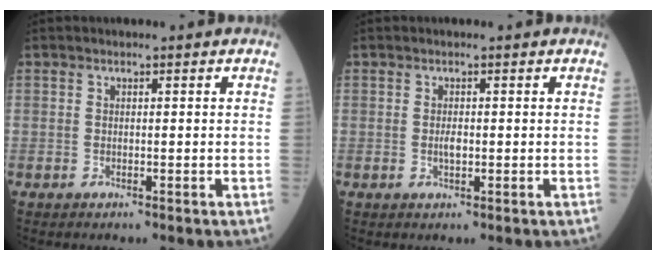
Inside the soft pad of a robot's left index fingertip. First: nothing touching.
{"total": 1.1, "force": [-0.2, 0.5, 1.0], "torque": [-0.022, -0.004, -0.003]}